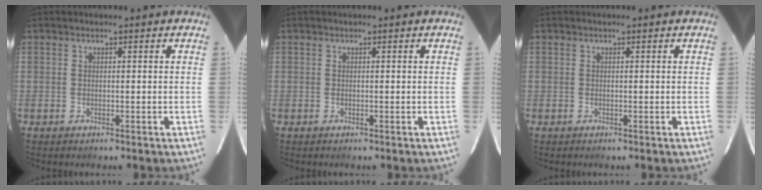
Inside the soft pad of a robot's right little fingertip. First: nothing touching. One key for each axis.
{"total": 0.0}
{"total": 0.0}